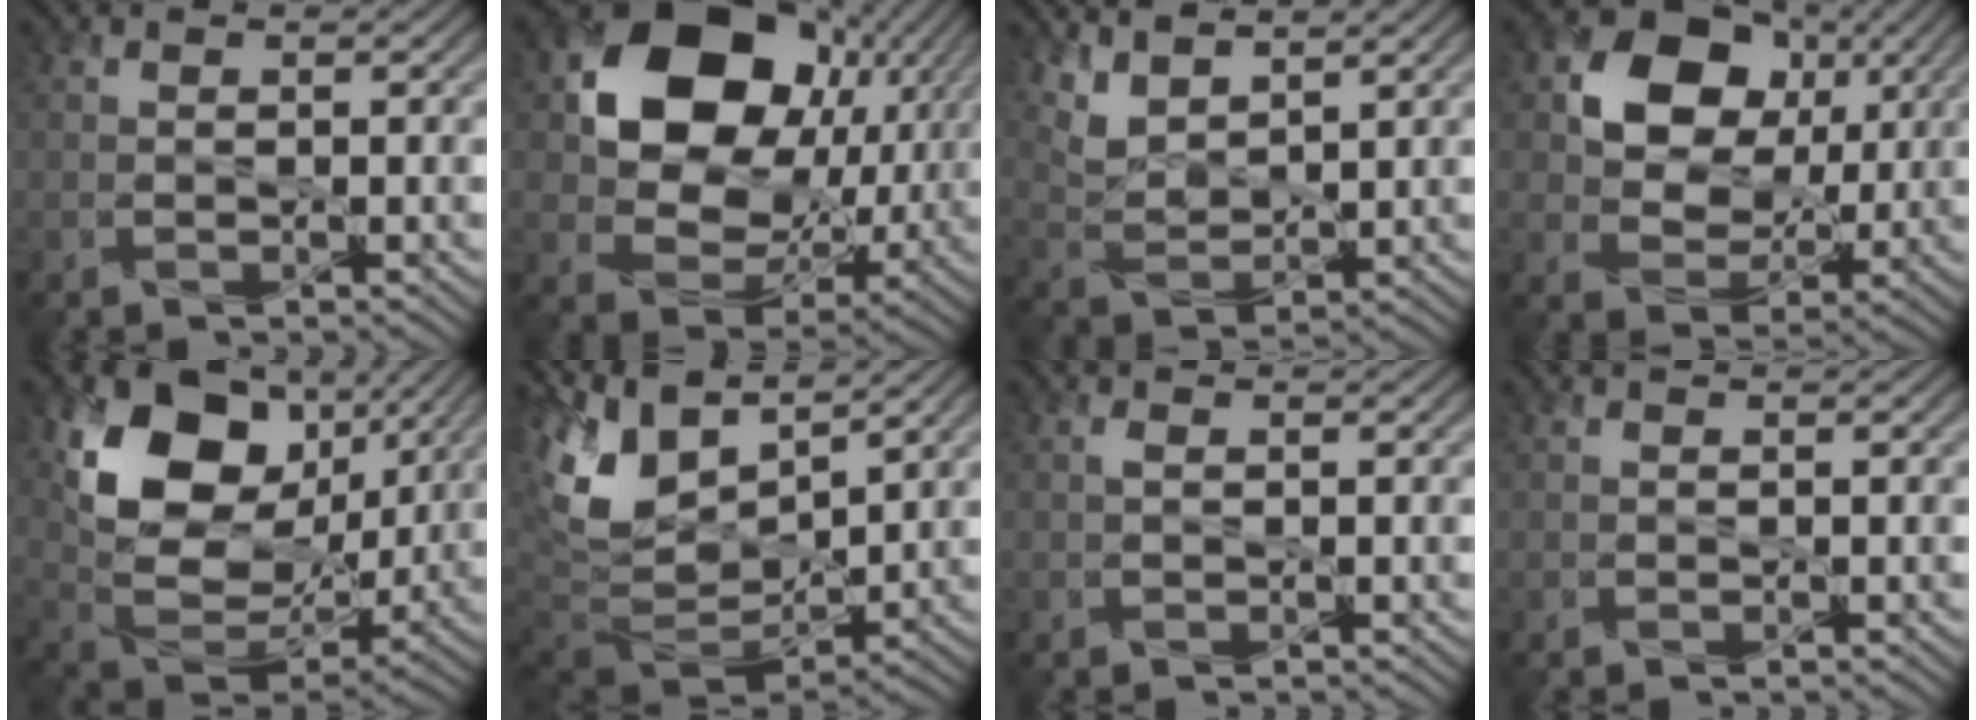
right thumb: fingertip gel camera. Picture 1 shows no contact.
{"total": 15.7, "force": [3.2, 11.8, 9.9], "torque": [-0.165, 0.000, 0.068]}
{"total": 6.6, "force": [4.6, 2.9, 3.7], "torque": [-0.093, 0.004, 0.091]}
{"total": 12.6, "force": [3.8, 9.3, 7.5], "torque": [-0.141, 0.011, 0.074]}
{"total": 14.9, "force": [4.8, 10.0, 10.0], "torque": [-0.180, 0.011, 0.100]}
{"total": 12.5, "force": [4.7, 7.7, 8.6], "torque": [-0.209, 0.002, 0.106]}
{"total": 0.6, "force": [0.0, 0.0, 0.6], "torque": [-0.011, 0.002, 0.004]}
{"total": 0.0}